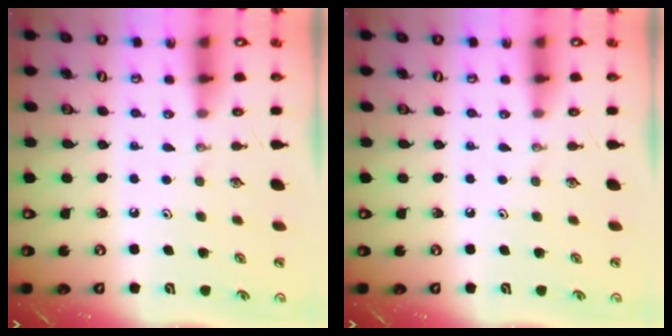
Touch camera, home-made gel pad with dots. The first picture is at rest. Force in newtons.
{"total": 0.0}